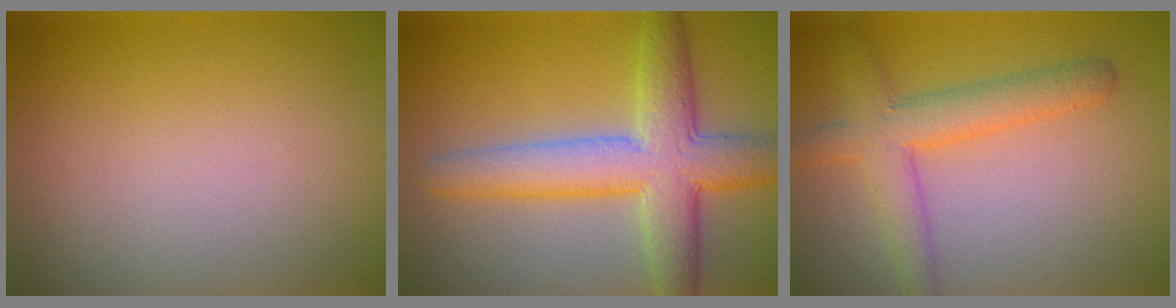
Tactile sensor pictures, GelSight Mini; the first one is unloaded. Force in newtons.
{"total": 7.6, "press": 7.6, "slide": 0.2}
{"total": 4.5, "press": 4.5, "slide": 0.1}